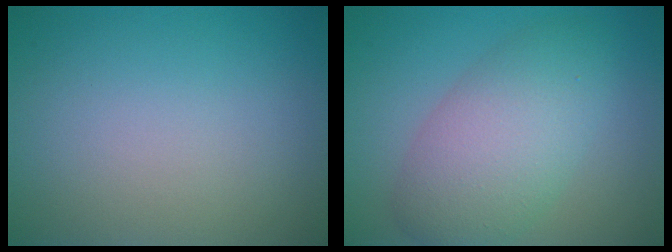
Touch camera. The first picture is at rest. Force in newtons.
{"total": 6.6, "press": 6.6, "slide": 0.3}